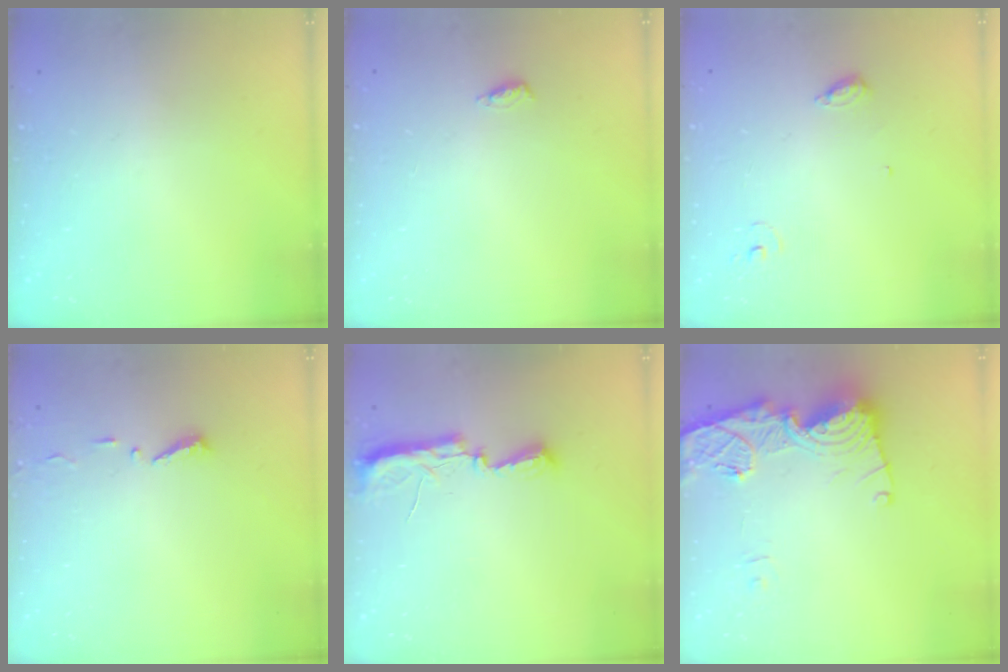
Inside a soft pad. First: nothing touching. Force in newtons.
{"total": 3.8, "press": 3.6, "slide": 1.2}
{"total": 6.4, "press": 6.4, "slide": 0.5}
{"total": 4.7, "press": 4.7, "slide": 0.5}
{"total": 7.6, "press": 7.6, "slide": 0.7}
{"total": 17.9, "press": 17.8, "slide": 1.7}